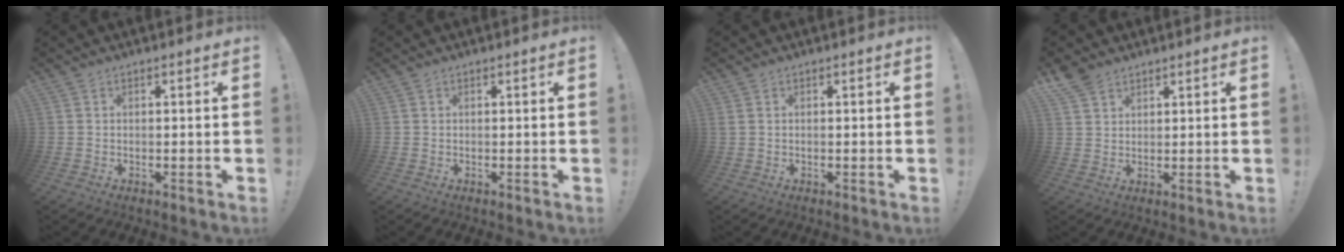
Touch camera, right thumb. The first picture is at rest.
{"total": 0.0}
{"total": 0.5, "force": [0.3, 0.1, 0.4], "torque": [-0.009, -0.001, 0.005]}
{"total": 4.7, "force": [3.7, 2.5, 1.6], "torque": [-0.026, -0.021, 0.070]}